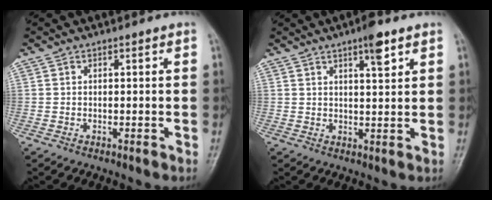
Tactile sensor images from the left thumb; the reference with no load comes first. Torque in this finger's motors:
{"motor_torque": [0.68, 0.46, 0.54, -0.41, 0.00]}